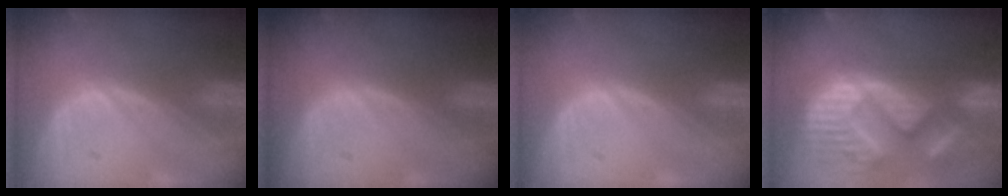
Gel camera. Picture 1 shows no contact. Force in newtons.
{"total": 0.0}
{"total": 0.0}
{"total": 15.4, "press": 12.6, "slide": 8.8}